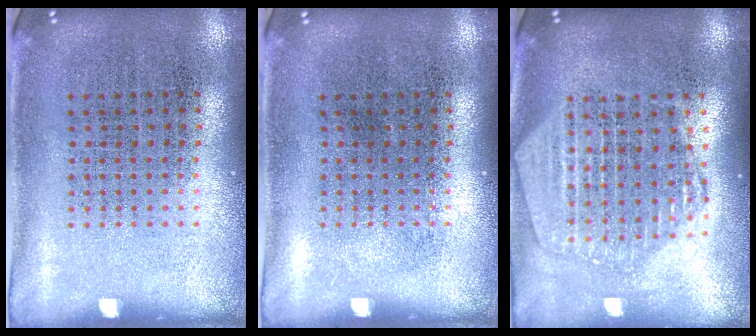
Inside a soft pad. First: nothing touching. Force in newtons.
{"total": 0.0}
{"total": 2.3, "press": 2.0, "slide": 1.0}